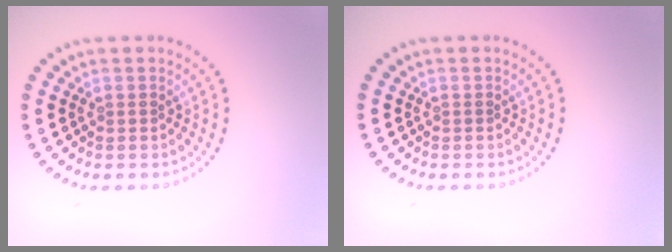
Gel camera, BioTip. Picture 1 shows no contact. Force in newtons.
{"total": 0.0}